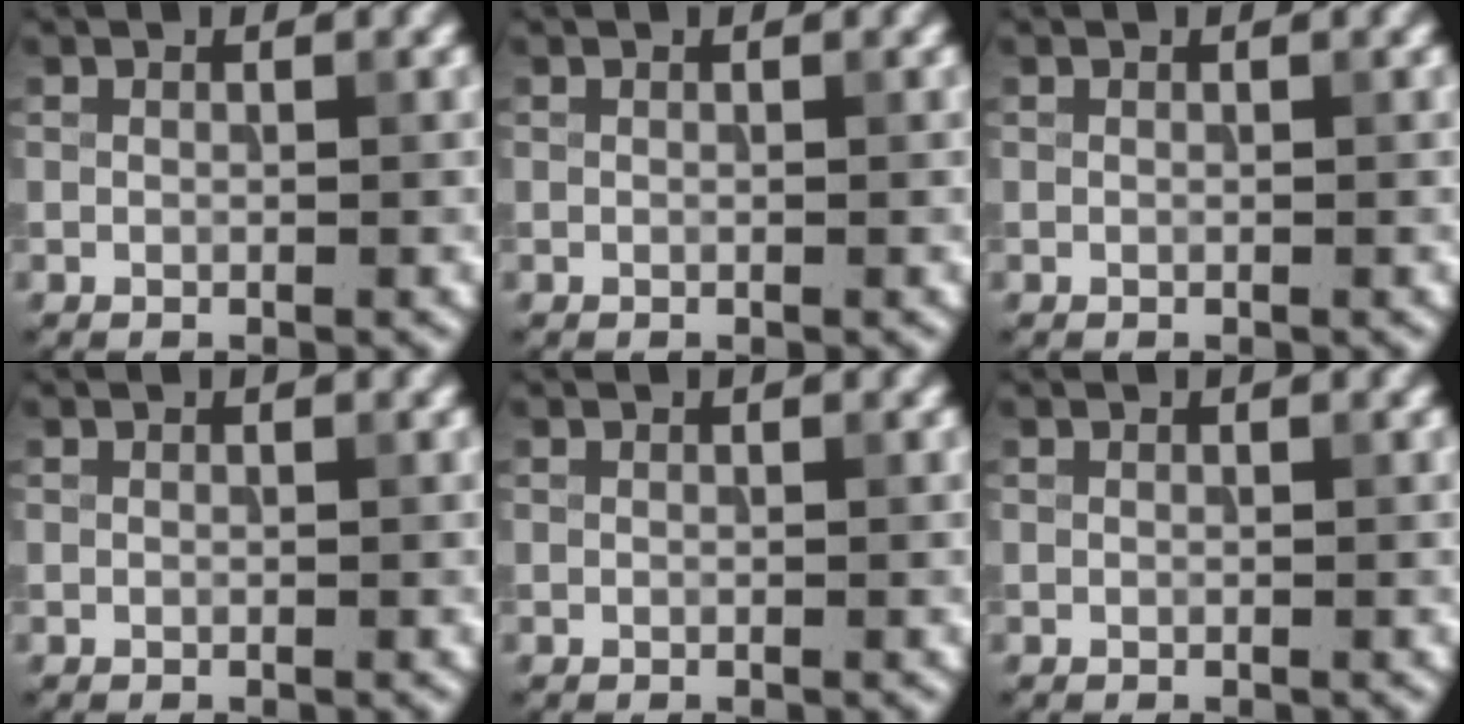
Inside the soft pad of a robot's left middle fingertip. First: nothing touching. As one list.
[{"total": 0.0}, {"total": 0.0}, {"total": 0.0}, {"total": 0.0}, {"total": 0.0}]